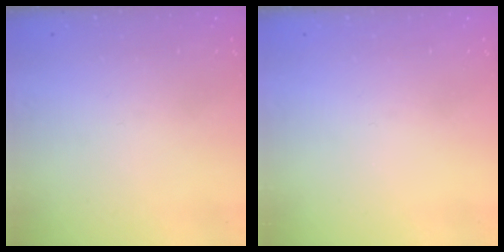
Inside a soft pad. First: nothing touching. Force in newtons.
{"total": 0.0}